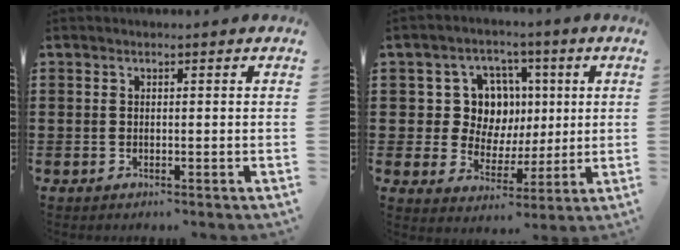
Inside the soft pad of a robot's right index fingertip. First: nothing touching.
{"total": 8.6, "force": [1.9, 7.5, 3.7], "torque": [-0.087, 0.016, 0.040]}